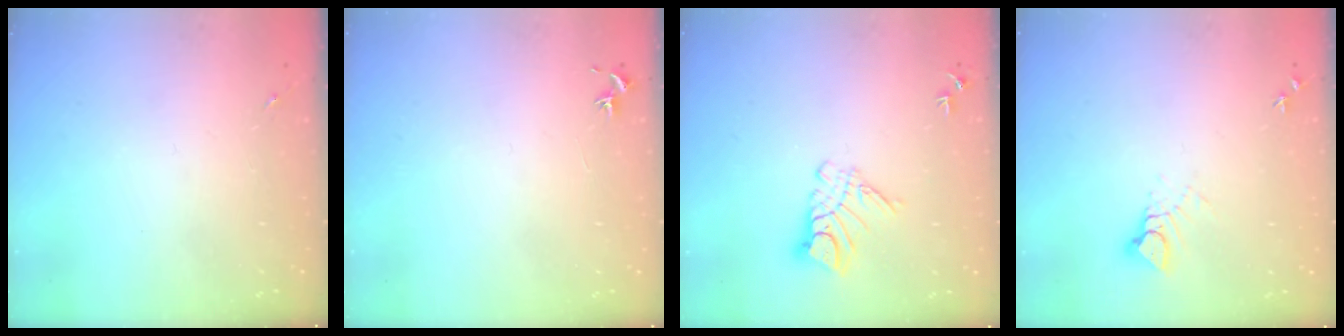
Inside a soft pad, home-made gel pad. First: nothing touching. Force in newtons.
{"total": 0.8, "press": 0.7, "slide": 0.3}
{"total": 9.5, "press": 9.5, "slide": 0.9}
{"total": 4.0, "press": 3.9, "slide": 0.4}